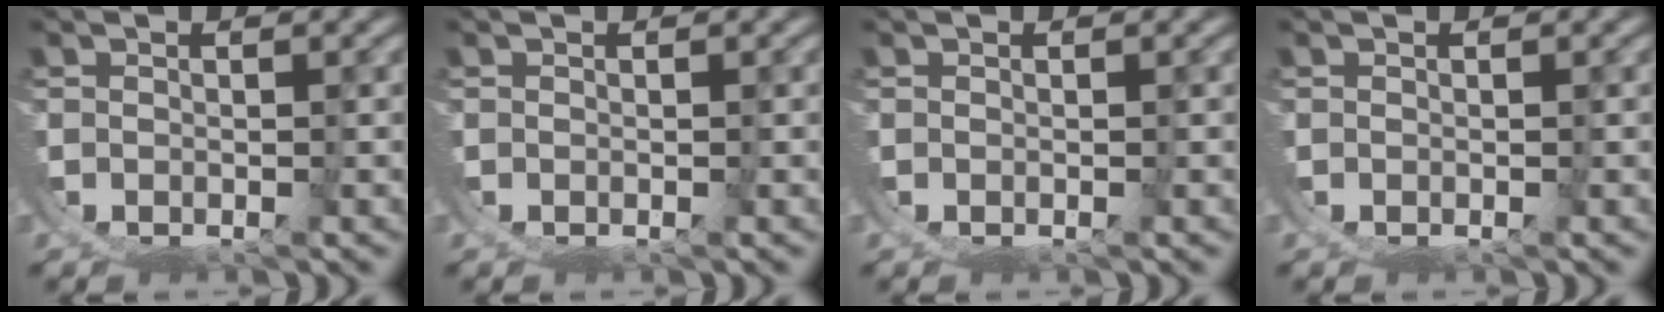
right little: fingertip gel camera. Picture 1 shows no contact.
{"total": 0.0}
{"total": 0.0}
{"total": 0.0}